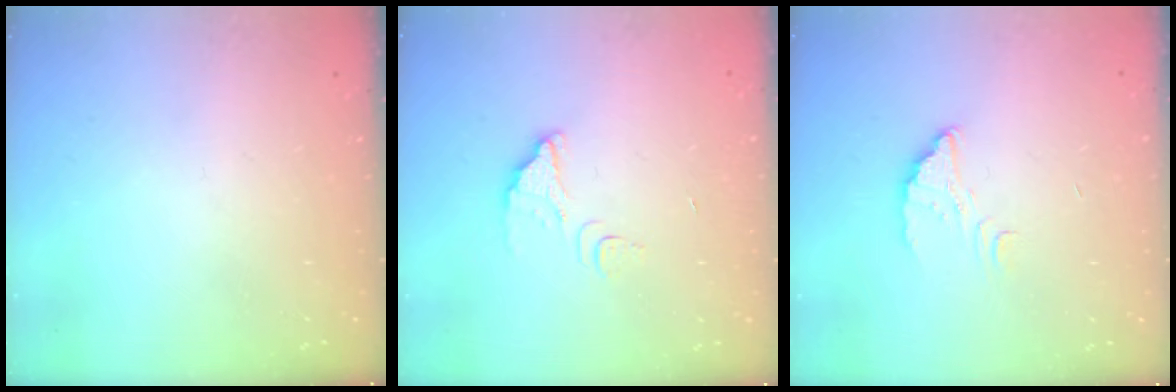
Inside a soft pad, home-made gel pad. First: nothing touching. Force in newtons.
{"total": 4.2, "press": 4.2, "slide": 0.3}
{"total": 2.4, "press": 2.4, "slide": 0.1}